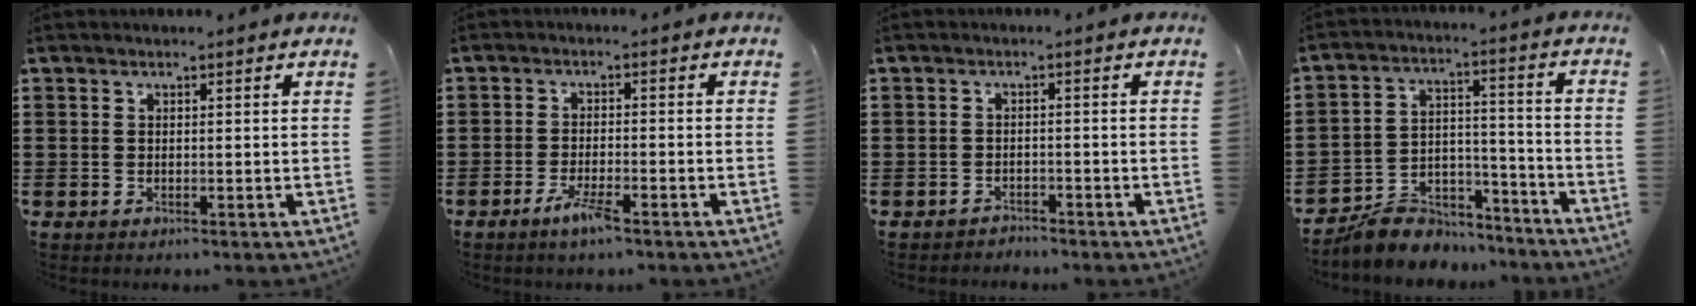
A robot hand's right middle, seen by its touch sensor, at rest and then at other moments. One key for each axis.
{"total": 3.7, "fx": -2.3, "fy": 0.5, "fz": 2.8, "tx": -0.059, "ty": -0.004, "tz": -0.045}
{"total": 1.7, "fx": -1.6, "fy": 0.2, "fz": -0.1, "tx": -0.005, "ty": 0.001, "tz": -0.037}
{"total": 6.9, "fx": -6.5, "fy": 2.2, "fz": 0.6, "tx": -0.011, "ty": 0.022, "tz": -0.128}